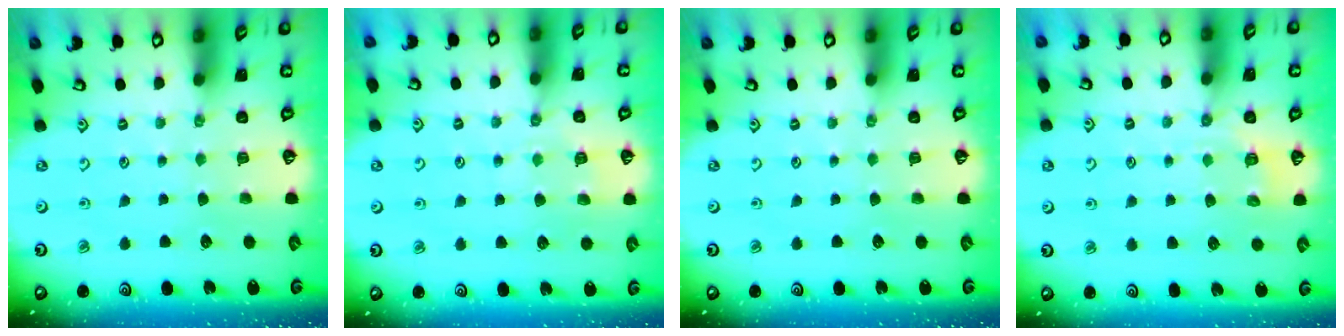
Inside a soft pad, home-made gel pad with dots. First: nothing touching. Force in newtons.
{"total": 5.3, "press": 5.2, "slide": 0.6}
{"total": 0.0}
{"total": 4.8, "press": 4.5, "slide": 1.7}